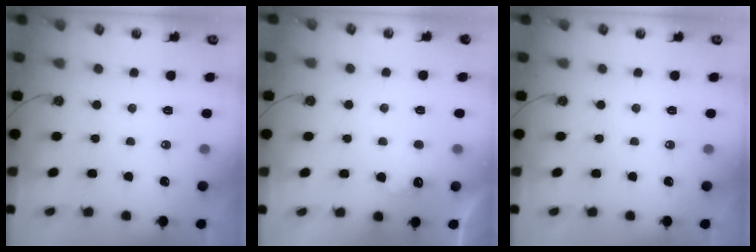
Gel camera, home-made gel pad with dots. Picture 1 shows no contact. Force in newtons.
{"total": 6.1, "press": 5.9, "slide": 1.3}
{"total": 0.0}